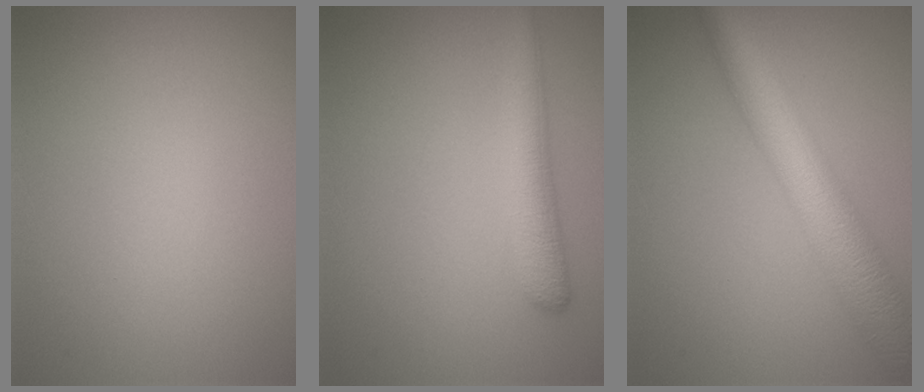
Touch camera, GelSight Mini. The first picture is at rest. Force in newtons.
{"total": 3.4, "press": 3.4, "slide": 0.1}
{"total": 8.3, "press": 8.3, "slide": 0.3}